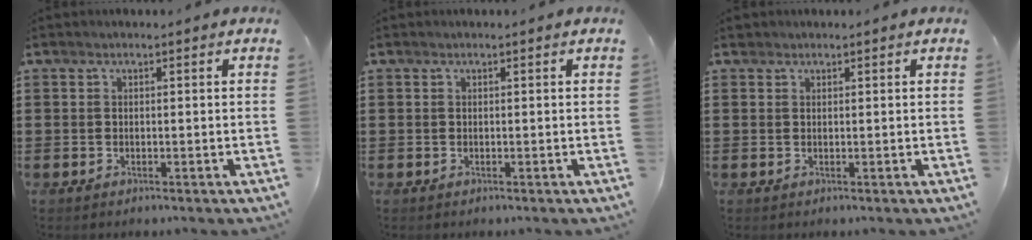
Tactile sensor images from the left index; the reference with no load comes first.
{"total": 0.0}
{"total": 0.6, "force": [0.5, 0.3, 0.1], "torque": [-0.003, 0.002, 0.009]}